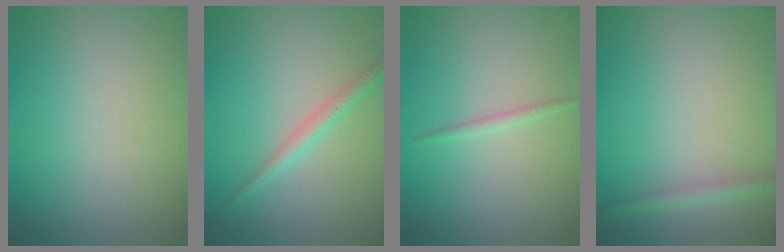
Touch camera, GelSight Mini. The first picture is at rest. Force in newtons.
{"total": 1.6, "press": 1.6, "slide": 0.1}
{"total": 0.8, "press": 0.8, "slide": 0.0}
{"total": 1.3, "press": 1.3, "slide": 0.0}